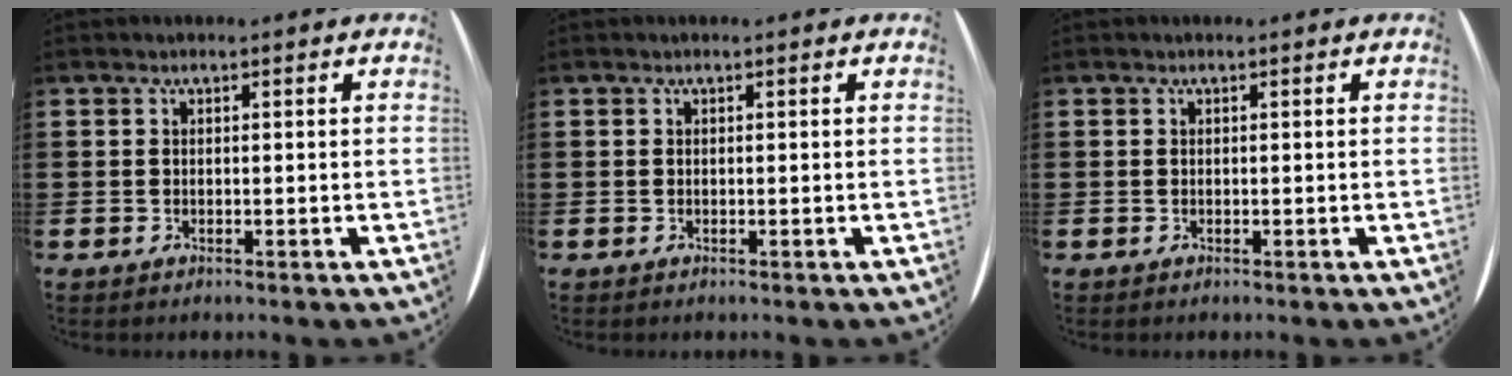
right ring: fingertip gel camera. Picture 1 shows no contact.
{"total": 0.0}
{"total": 0.0}